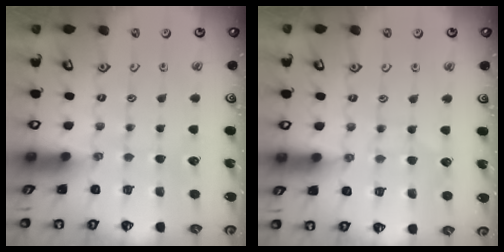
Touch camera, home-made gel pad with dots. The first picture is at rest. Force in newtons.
{"total": 5.1, "press": 5.1, "slide": 0.5}